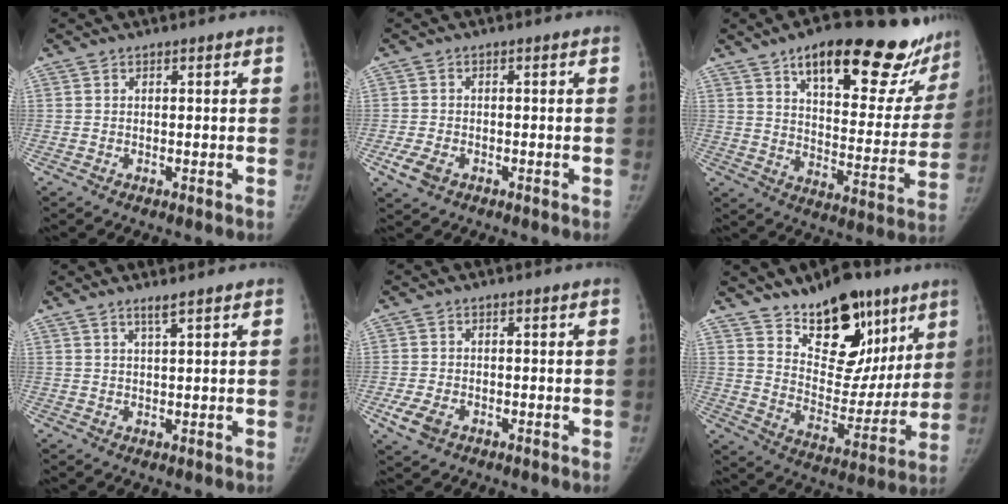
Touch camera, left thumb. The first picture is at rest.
{"total": 3.8, "force": [-1.9, 2.6, 2.2], "torque": [-0.045, 0.002, -0.030]}
{"total": 27.2, "force": [19.1, 9.7, 16.8], "torque": [-0.192, -0.075, 0.265]}
{"total": 1.8, "force": [1.4, -0.2, 1.2], "torque": [-0.023, -0.008, 0.028]}
{"total": 4.4, "force": [-2.0, 3.0, 2.5], "torque": [-0.051, 0.001, -0.031]}
{"total": 19.7, "force": [12.5, 10.9, 10.7], "torque": [-0.095, -0.073, 0.198]}